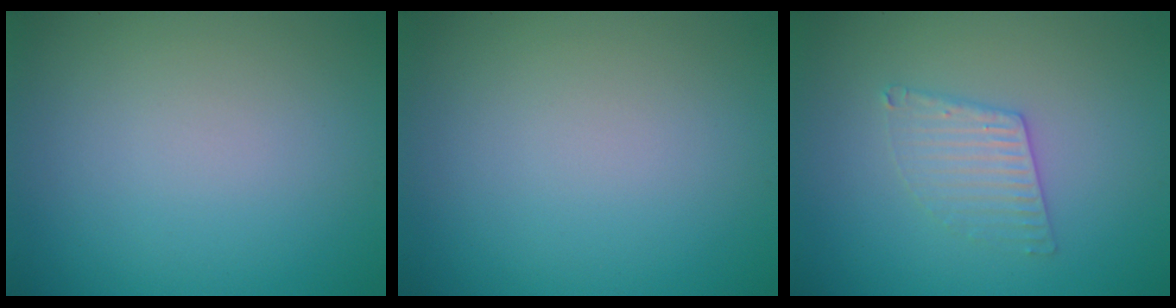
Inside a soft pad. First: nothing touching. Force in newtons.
{"total": 0.0}
{"total": 2.5, "press": 2.5, "slide": 0.2}